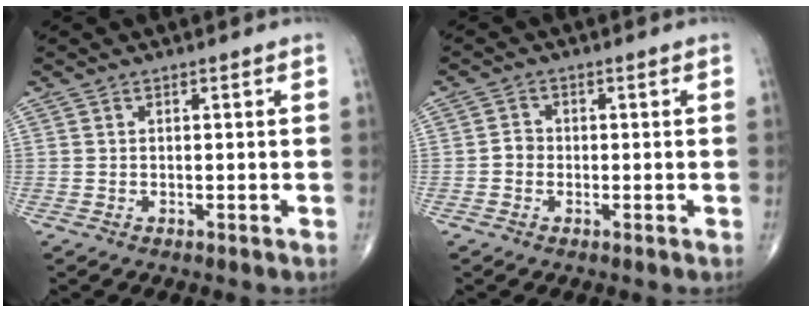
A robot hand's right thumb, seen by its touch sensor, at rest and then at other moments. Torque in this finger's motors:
{"motor_torque": [0.40, 0.01, 0.25, -0.15, -0.03]}